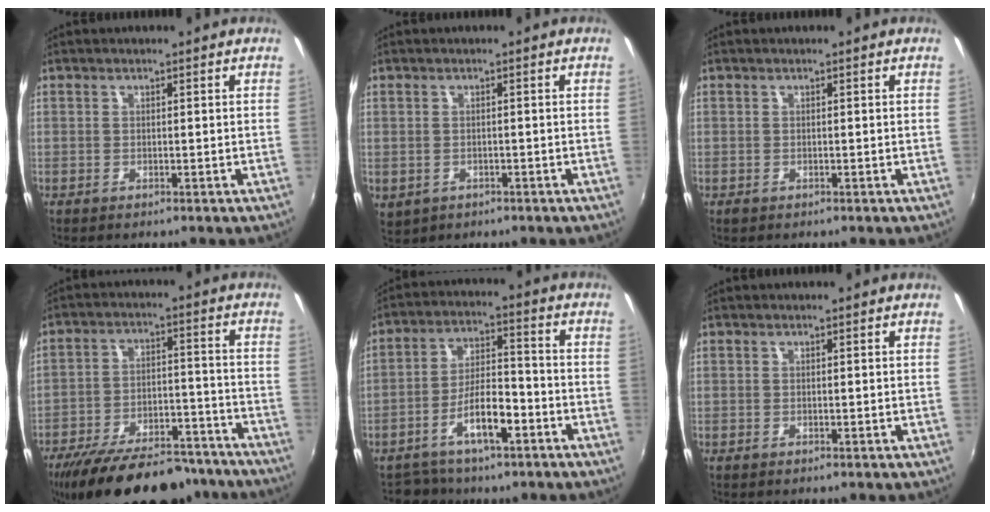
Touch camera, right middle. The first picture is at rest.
{"total": 4.1, "force": [-1.0, 3.4, 2.2], "torque": [-0.047, -0.010, -0.006]}
{"total": 0.6, "force": [-0.3, 0.4, 0.2], "torque": [-0.006, -0.004, -0.006]}
{"total": 25.0, "force": [-20.7, 8.5, 11.1], "torque": [-0.211, -0.005, -0.288]}
{"total": 8.7, "force": [-5.1, 3.9, 5.9], "torque": [-0.108, 0.019, -0.079]}
{"total": 0.0}